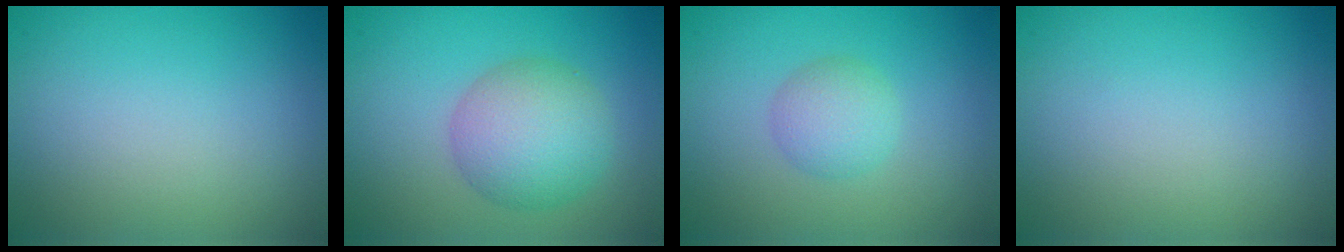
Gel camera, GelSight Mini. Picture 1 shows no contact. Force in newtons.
{"total": 5.7, "press": 5.7, "slide": 0.1}
{"total": 2.4, "press": 2.4, "slide": 0.1}
{"total": 0.0}